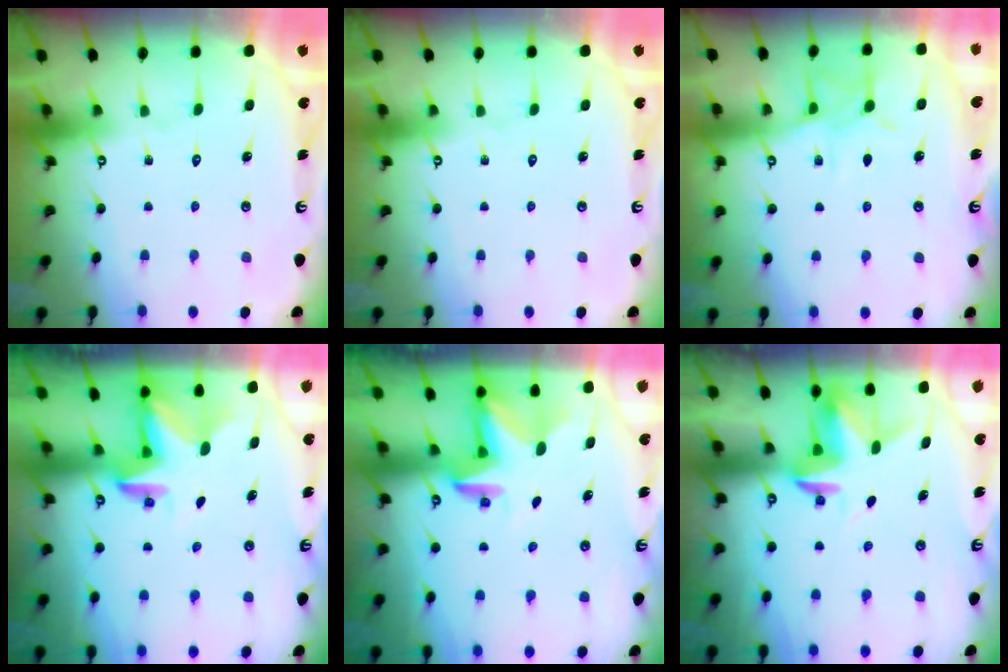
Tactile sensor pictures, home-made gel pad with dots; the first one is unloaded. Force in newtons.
{"total": 0.0}
{"total": 8.5, "press": 8.5, "slide": 0.6}
{"total": 2.9, "press": 2.9, "slide": 0.3}
{"total": 2.9, "press": 2.9, "slide": 0.1}
{"total": 3.4, "press": 3.4, "slide": 0.2}